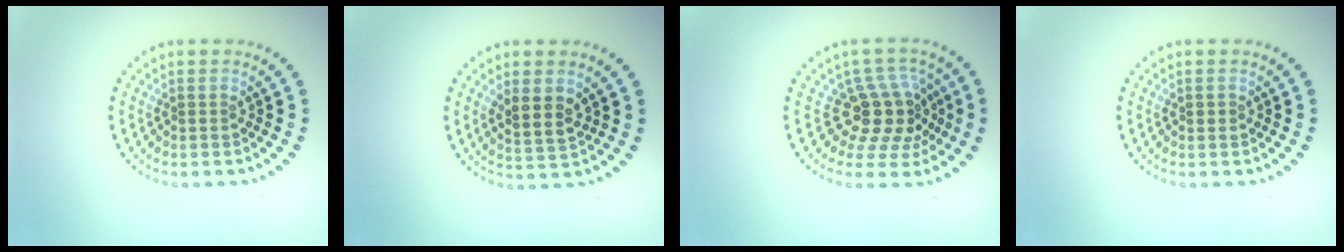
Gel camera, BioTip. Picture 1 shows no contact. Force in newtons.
{"total": 2.4, "press": 2.2, "slide": 1.1}
{"total": 4.3, "press": 3.3, "slide": 2.8}
{"total": 0.8, "press": 0.8, "slide": 0.1}